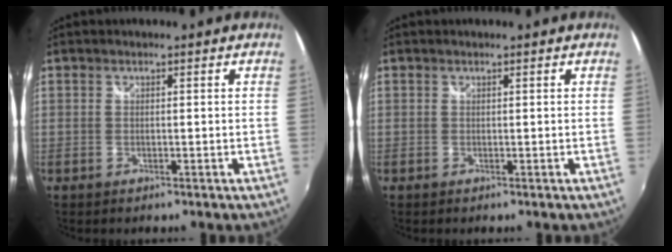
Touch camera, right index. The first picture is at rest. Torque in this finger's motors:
{"motor_torque": [0.16, 0.10, -0.02, 0.01]}